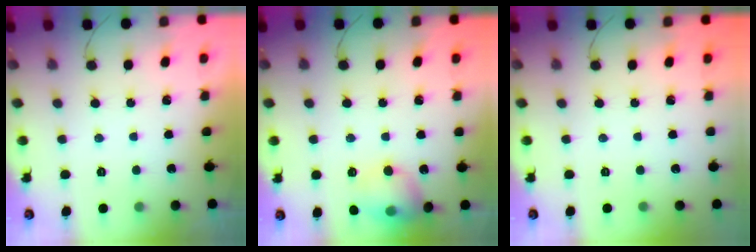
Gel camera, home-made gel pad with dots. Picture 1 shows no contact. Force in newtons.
{"total": 11.9, "press": 11.7, "slide": 1.9}
{"total": 0.0}